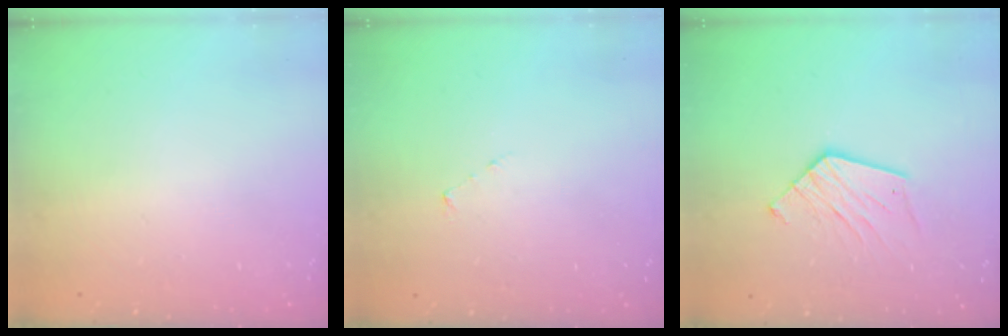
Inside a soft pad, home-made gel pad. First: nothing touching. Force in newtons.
{"total": 2.7, "press": 2.7, "slide": 0.3}
{"total": 10.4, "press": 10.4, "slide": 0.5}